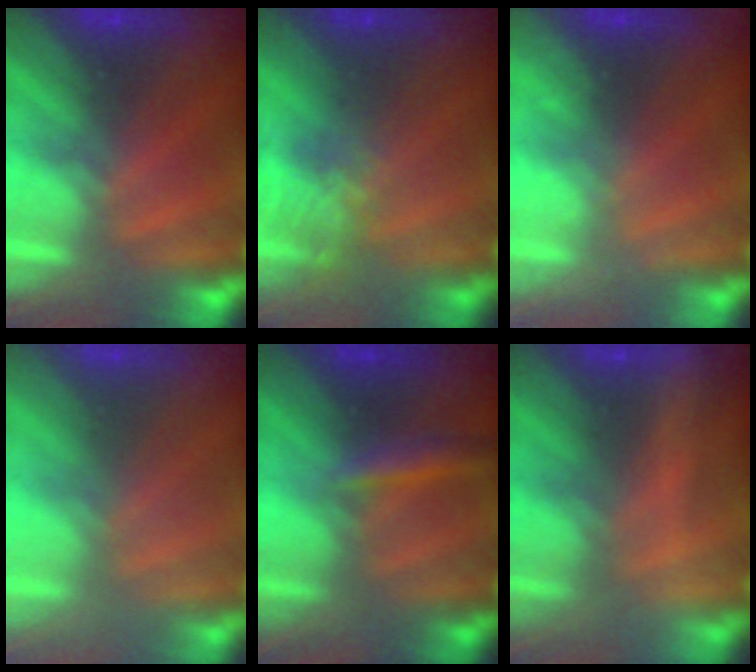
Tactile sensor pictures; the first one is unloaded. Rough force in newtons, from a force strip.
{"total": 5.3}
{"total": 2.4}
{"total": 2.5}
{"total": 2.9}
{"total": 2.3}